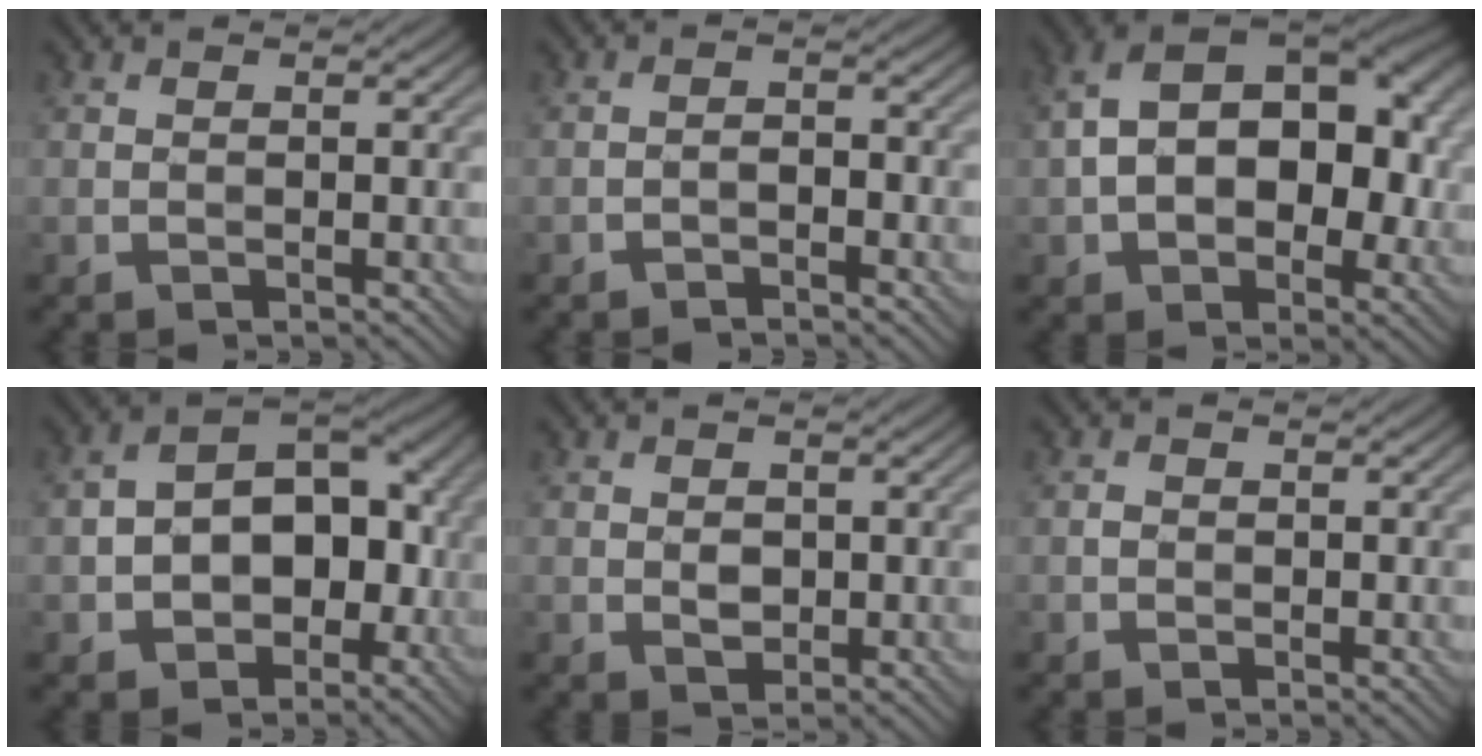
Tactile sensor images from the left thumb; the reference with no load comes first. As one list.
[{"total": 1.8, "force": [-1.4, 0.6, 1.0], "torque": [-0.014, 0.005, -0.029]}, {"total": 14.3, "force": [1.0, 9.0, 11.0], "torque": [-0.165, 0.015, 0.016]}, {"total": 12.5, "force": [-2.2, 8.4, 8.9], "torque": [-0.139, -0.003, -0.042]}, {"total": 1.8, "force": [0.1, 1.4, 1.1], "torque": [-0.025, -0.004, 0.003]}, {"total": 0.7, "force": [-0.1, 0.6, 0.2], "torque": [-0.001, -0.003, -0.005]}]